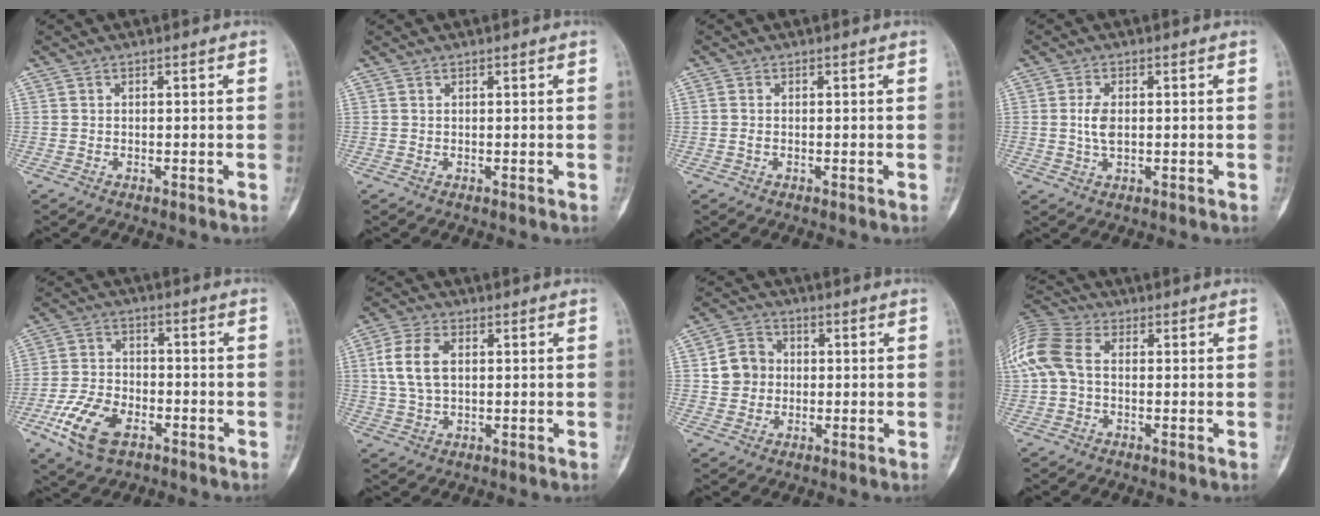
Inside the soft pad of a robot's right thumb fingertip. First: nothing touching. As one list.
[{"total": 0.0}, {"total": 0.7, "force": [-0.1, 0.4, 0.5], "torque": [-0.015, -0.001, -0.003]}, {"total": 3.8, "force": [0.3, 2.0, 3.2], "torque": [-0.067, -0.001, 0.006]}, {"total": 11.1, "force": [-5.4, 6.3, 7.4], "torque": [-0.141, 0.016, -0.100]}, {"total": 8.1, "force": [1.5, 4.9, 6.3], "torque": [-0.130, 0.007, 0.031]}, {"total": 6.5, "force": [0.3, 5.9, 2.7], "torque": [-0.026, 0.010, -0.002]}, {"total": 12.0, "force": [1.0, 8.1, 8.8], "torque": [-0.215, 0.029, 0.012]}]